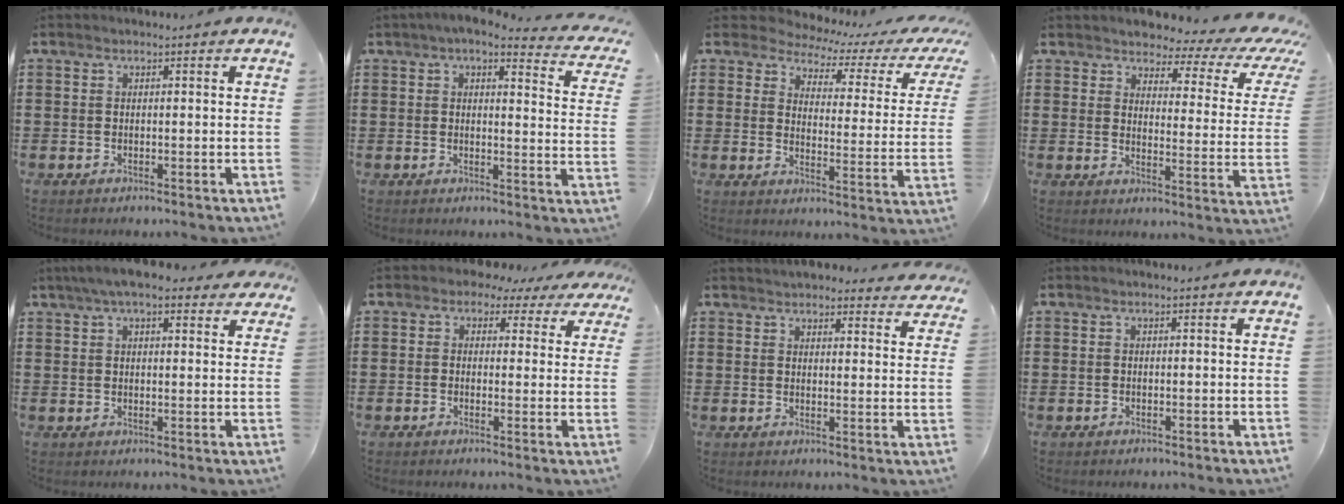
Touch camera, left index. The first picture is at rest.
{"total": 4.0, "force": [3.3, 0.3, 2.3], "torque": [-0.051, -0.017, 0.053]}
{"total": 3.4, "force": [2.8, 1.4, 1.3], "torque": [-0.041, -0.023, 0.038]}
{"total": 3.8, "force": [3.0, 1.5, 1.7], "torque": [-0.047, -0.021, 0.045]}
{"total": 6.1, "force": [4.8, 1.5, 3.5], "torque": [-0.081, 0.004, 0.088]}
{"total": 2.6, "force": [1.6, 1.8, 0.8], "torque": [-0.028, -0.002, 0.026]}
{"total": 3.6, "force": [3.6, 0.3, 0.2], "torque": [-0.009, -0.017, 0.065]}
{"total": 0.0}